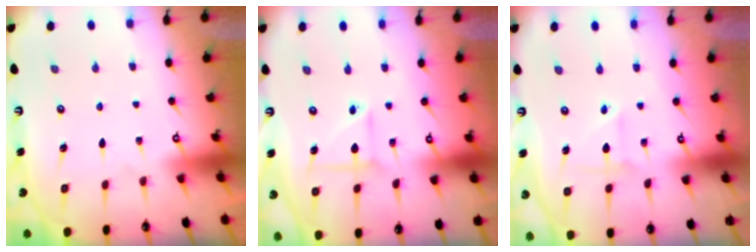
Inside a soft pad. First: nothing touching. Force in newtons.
{"total": 4.4, "press": 4.2, "slide": 1.4}
{"total": 2.5, "press": 2.3, "slide": 0.8}